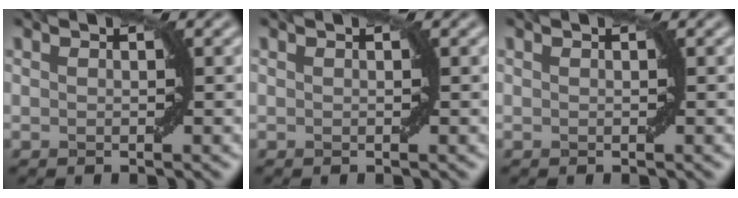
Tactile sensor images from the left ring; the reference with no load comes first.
{"total": 0.0}
{"total": 0.0}